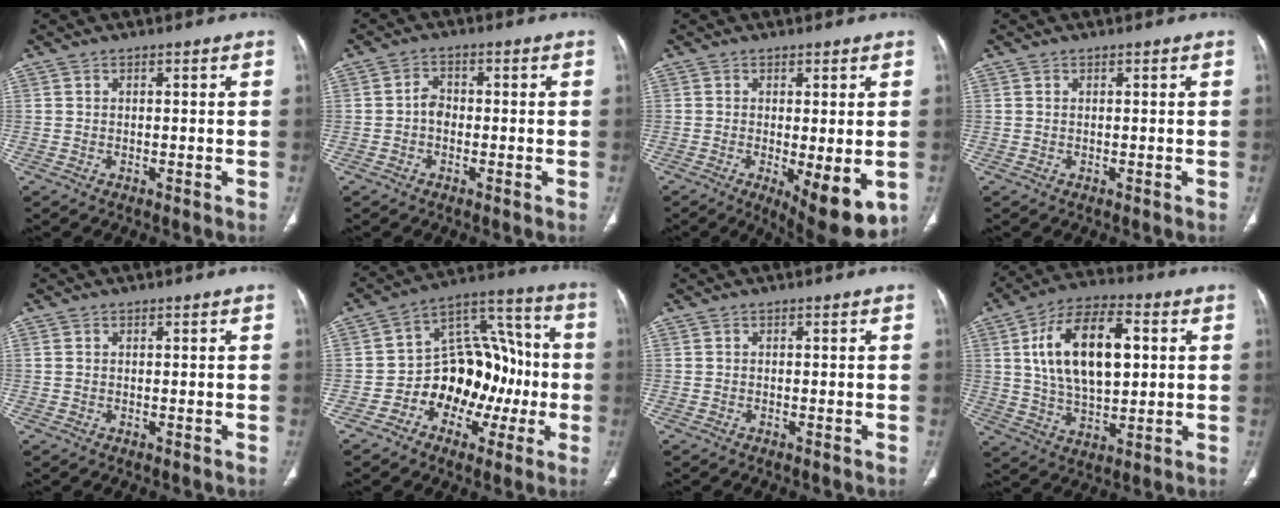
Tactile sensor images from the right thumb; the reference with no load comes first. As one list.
[{"total": 2.9, "force": [-0.7, 2.2, 1.7], "torque": [-0.017, 0.011, -0.021]}, {"total": 9.6, "force": [-2.5, 3.1, 8.7], "torque": [-0.117, -0.024, -0.029]}, {"total": 0.0}, {"total": 0.6, "force": [0.1, 0.5, 0.3], "torque": [-0.009, 0.005, 0.003]}, {"total": 18.2, "force": [-4.0, 12.9, 12.1], "torque": [-0.122, 0.069, -0.058]}, {"total": 0.0}, {"total": 17.9, "force": [3.6, 9.4, 14.8], "torque": [-0.239, 0.007, 0.062]}]